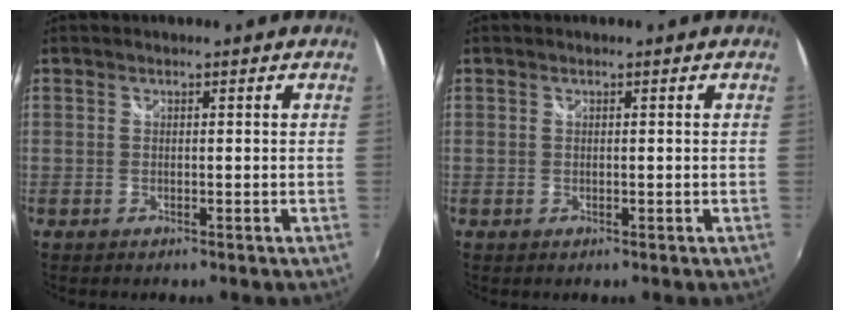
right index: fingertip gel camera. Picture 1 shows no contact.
{"total": 0.0}